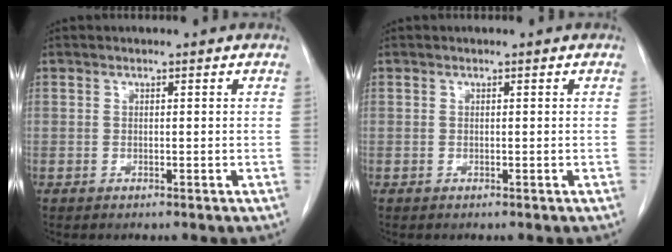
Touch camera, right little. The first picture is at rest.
{"total": 0.0}